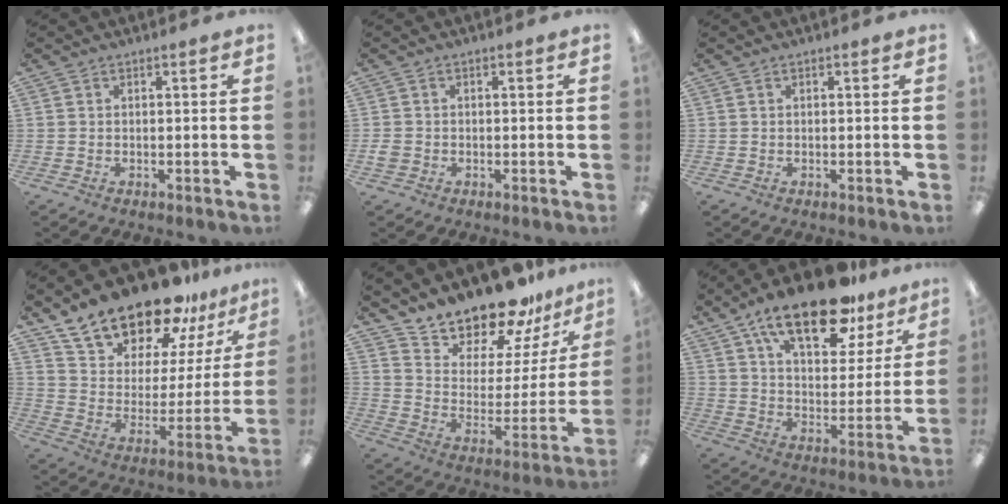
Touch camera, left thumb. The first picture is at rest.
{"total": 1.9, "force": [-0.5, 1.6, 0.8], "torque": [-0.013, 0.003, -0.010]}
{"total": 0.0}
{"total": 20.4, "force": [17.7, 7.6, 6.7], "torque": [-0.131, -0.132, 0.316]}
{"total": 17.4, "force": [16.4, 5.1, 3.2], "torque": [-0.067, -0.144, 0.291]}
{"total": 20.7, "force": [14.2, 8.5, 12.5], "torque": [-0.195, -0.075, 0.240]}